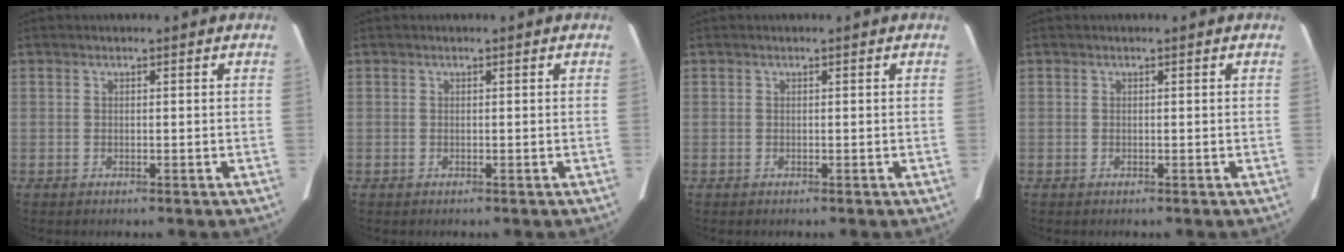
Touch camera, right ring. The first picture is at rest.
{"total": 0.0}
{"total": 0.0}
{"total": 0.0}